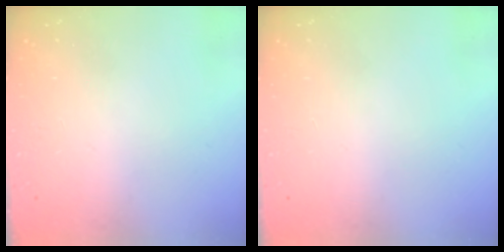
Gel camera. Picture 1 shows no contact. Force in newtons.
{"total": 0.0}